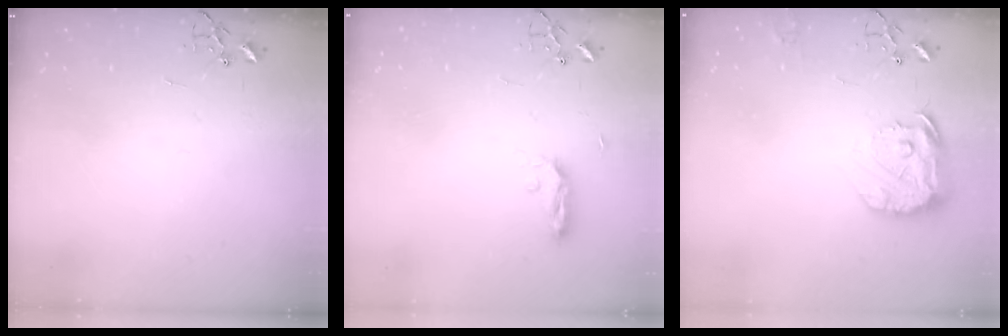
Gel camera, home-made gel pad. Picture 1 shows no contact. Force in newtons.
{"total": 5.1, "press": 5.1, "slide": 0.6}
{"total": 14.8, "press": 14.8, "slide": 1.3}